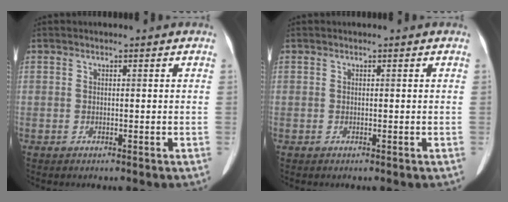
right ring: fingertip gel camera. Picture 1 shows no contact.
{"total": 0.0}